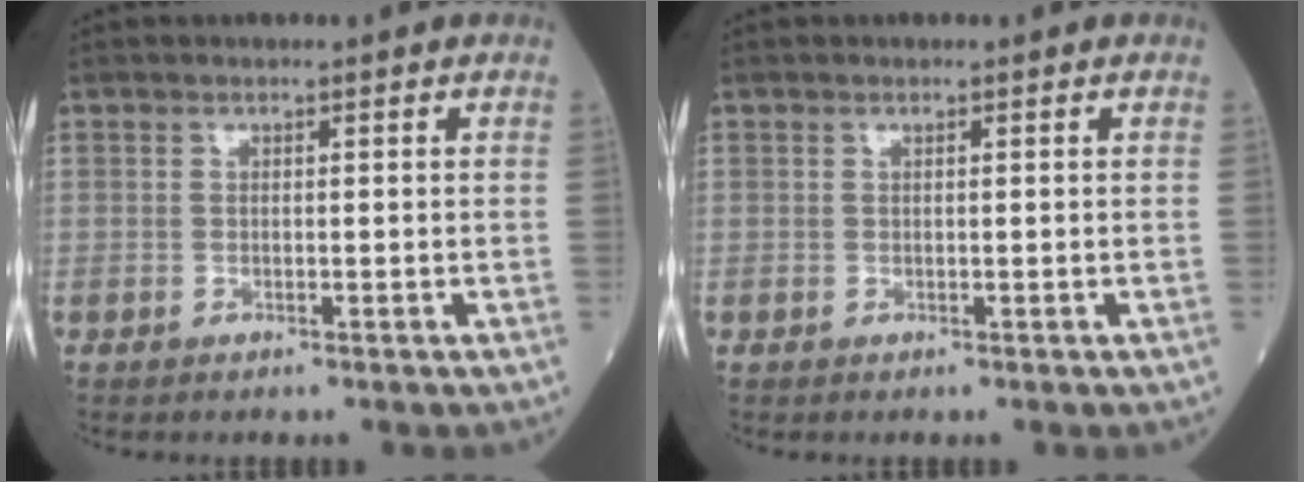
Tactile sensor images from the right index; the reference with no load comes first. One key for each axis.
{"total": 0.0}